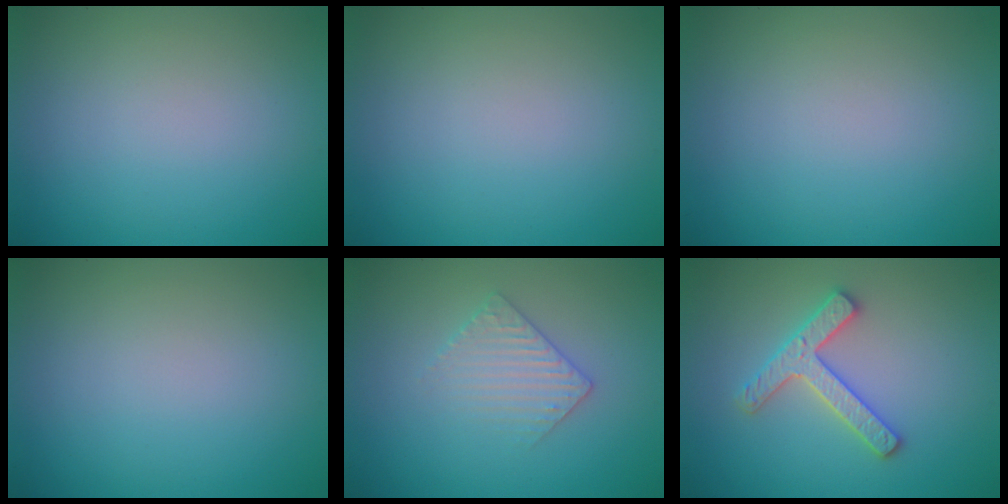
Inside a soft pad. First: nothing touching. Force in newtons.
{"total": 0.0}
{"total": 0.0}
{"total": 0.0}
{"total": 2.5, "press": 2.4, "slide": 0.5}
{"total": 2.8, "press": 2.8, "slide": 0.6}